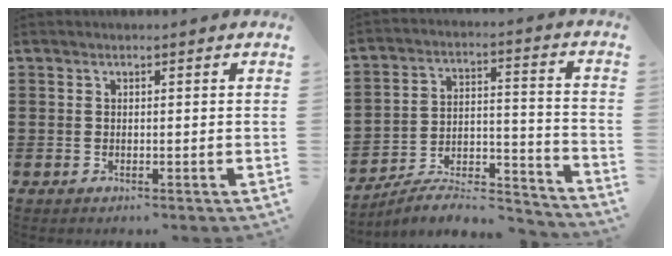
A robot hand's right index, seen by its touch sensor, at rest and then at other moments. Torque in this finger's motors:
{"motor_torque": [-1.09, 1.05, -1.05, -0.16]}